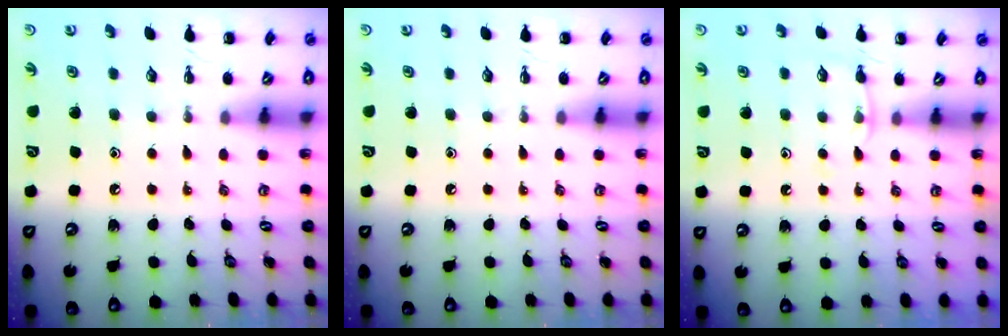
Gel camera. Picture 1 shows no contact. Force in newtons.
{"total": 0.0}
{"total": 4.9, "press": 4.6, "slide": 1.5}